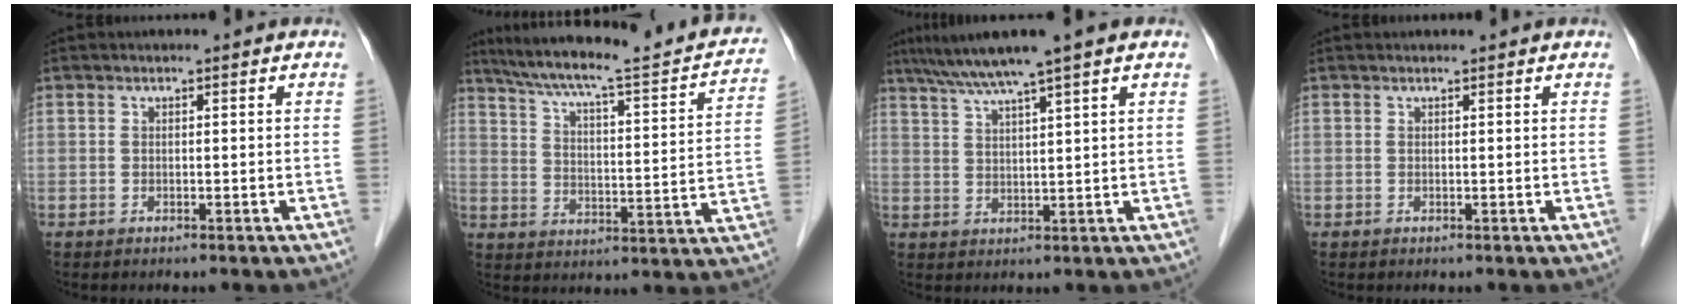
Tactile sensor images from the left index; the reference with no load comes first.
{"total": 23.9, "force": [20.6, 2.6, 12.0], "torque": [-0.185, -0.008, 0.271]}
{"total": 7.4, "force": [5.5, -1.4, 4.8], "torque": [-0.085, 0.019, 0.096]}
{"total": 1.0, "force": [1.0, 0.1, 0.1], "torque": [-0.009, 0.013, 0.013]}